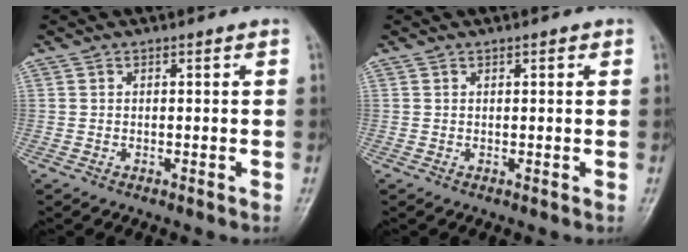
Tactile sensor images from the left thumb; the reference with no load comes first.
{"total": 0.8, "force": [0.4, 0.3, 0.6], "torque": [-0.007, 0.000, 0.005]}